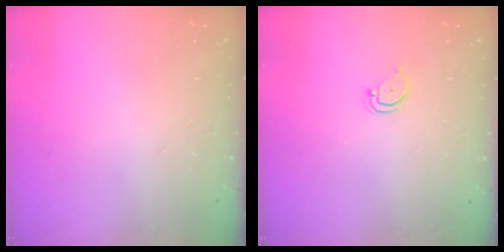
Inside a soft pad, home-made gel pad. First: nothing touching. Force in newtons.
{"total": 2.3, "press": 2.3, "slide": 0.2}